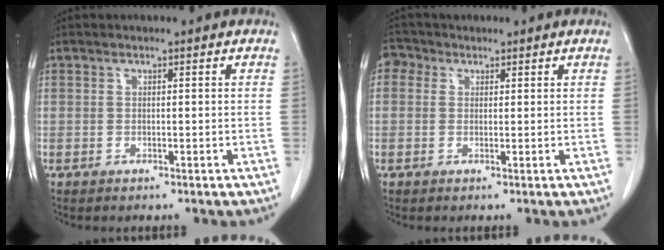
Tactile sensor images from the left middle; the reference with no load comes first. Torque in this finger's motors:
{"motor_torque": [0.04, -0.04, -0.02, 0.00]}